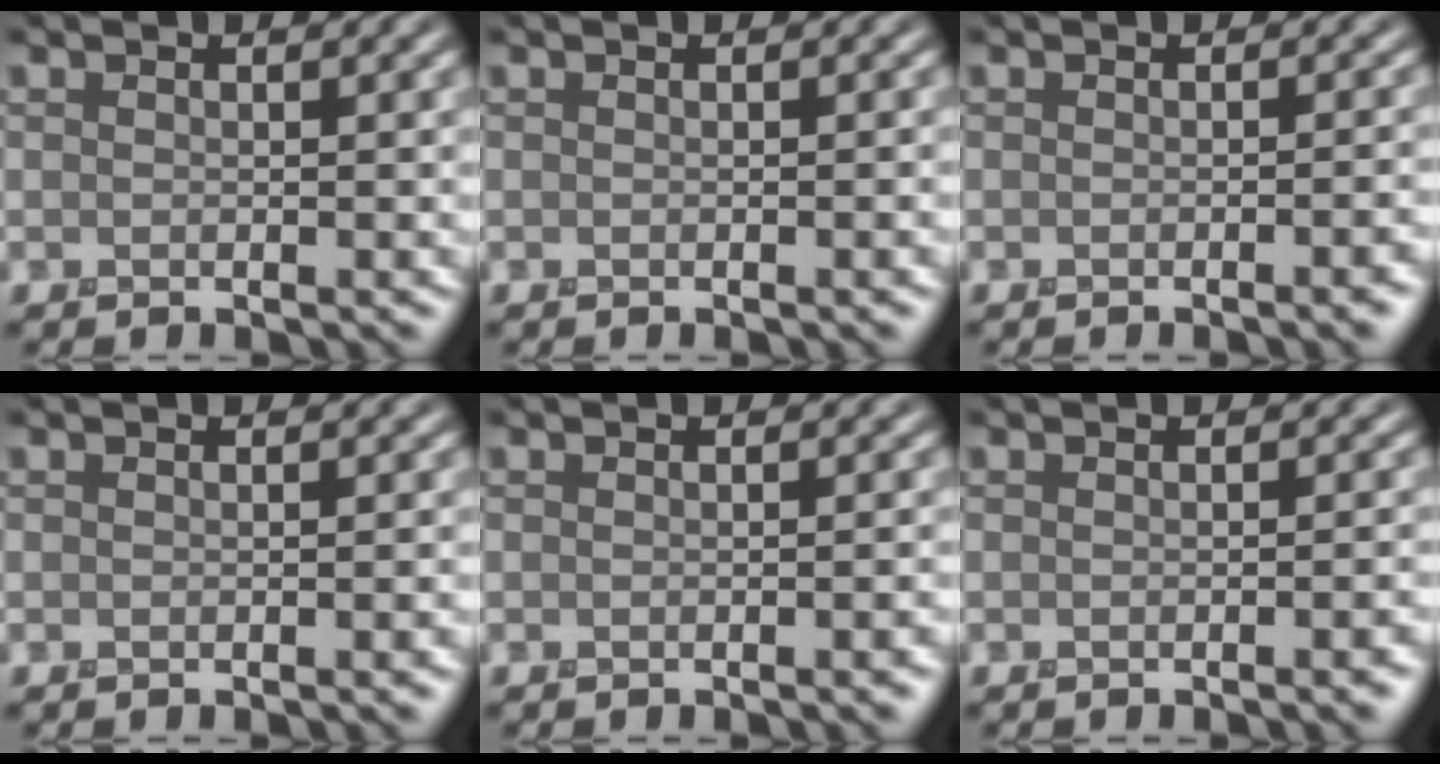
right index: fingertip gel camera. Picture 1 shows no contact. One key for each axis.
{"total": 0.8, "fx": -0.5, "fy": 0.1, "fz": 0.6, "tx": -0.009, "ty": -0.003, "tz": -0.009}
{"total": 2.1, "fx": -1.4, "fy": 0.3, "fz": 1.5, "tx": -0.019, "ty": -0.001, "tz": -0.019}
{"total": 1.1, "fx": -0.8, "fy": 0.2, "fz": 0.8, "tx": -0.010, "ty": -0.002, "tz": -0.011}
{"total": 1.4, "fx": -1.0, "fy": 0.2, "fz": 1.0, "tx": -0.012, "ty": -0.001, "tz": -0.013}
{"total": 1.8, "fx": -1.2, "fy": 0.2, "fz": 1.3, "tx": -0.016, "ty": -0.001, "tz": -0.017}